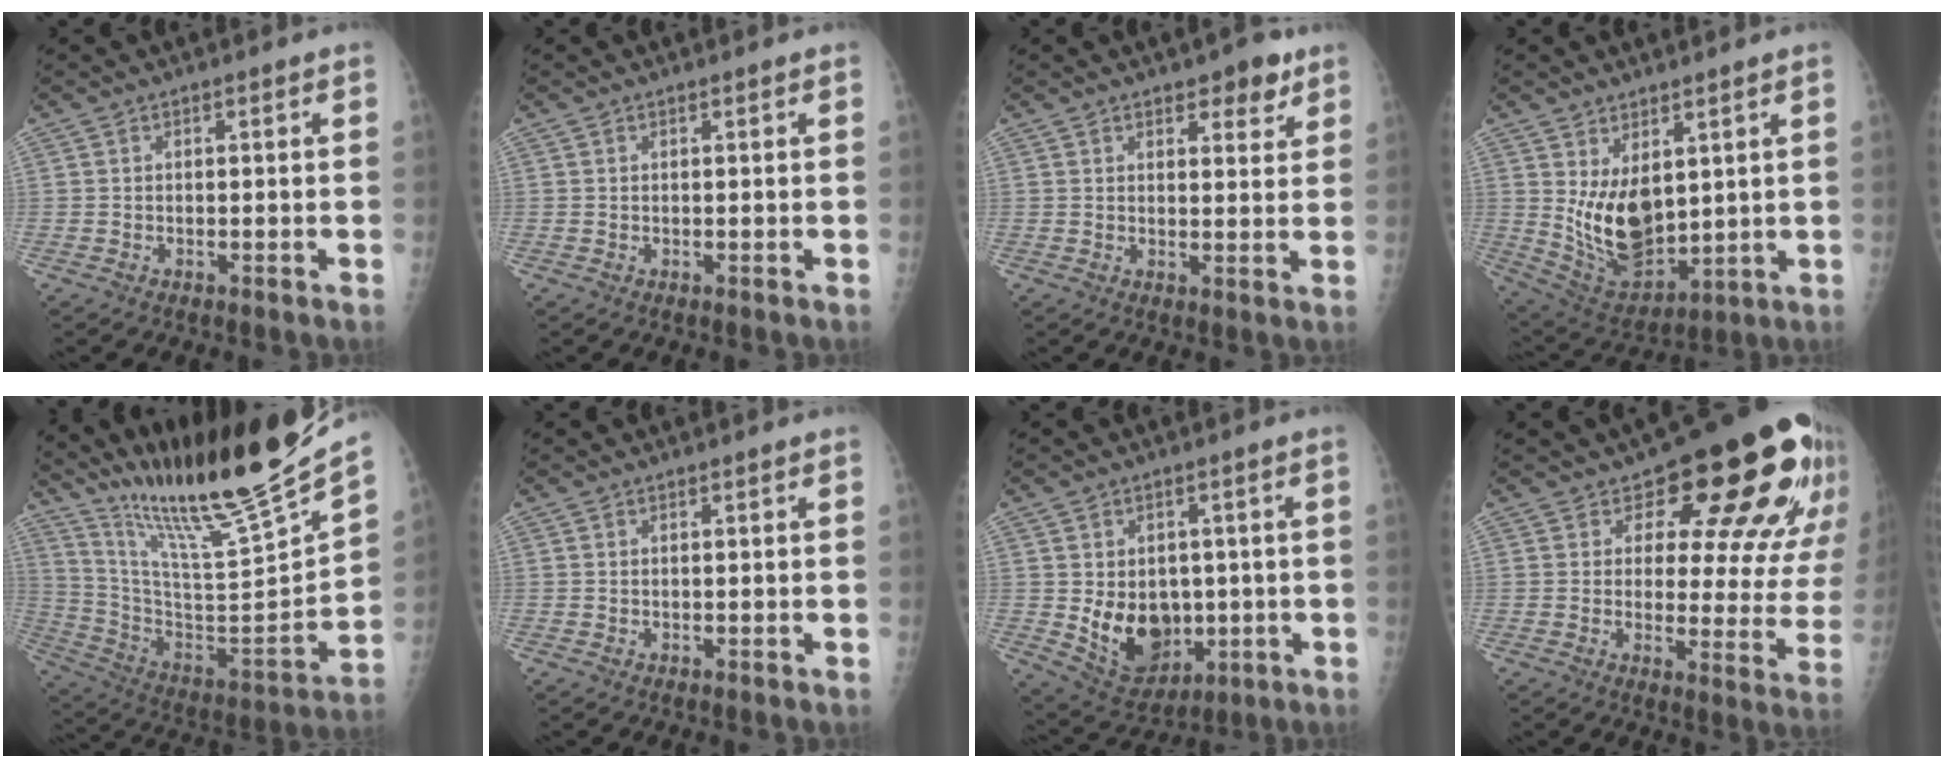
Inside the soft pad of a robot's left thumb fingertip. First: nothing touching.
{"total": 0.0}
{"total": 5.2, "force": [3.4, 2.4, 3.1], "torque": [-0.019, -0.018, 0.045]}
{"total": 12.4, "force": [2.9, 7.1, 9.7], "torque": [-0.141, -0.035, 0.079]}
{"total": 27.4, "force": [23.0, 0.8, 14.9], "torque": [-0.232, -0.137, 0.383]}
{"total": 0.0}
{"total": 11.5, "force": [-0.7, 8.7, 7.4], "torque": [-0.081, -0.010, 0.016]}
{"total": 20.6, "force": [12.9, 9.9, 12.6], "torque": [-0.108, -0.068, 0.149]}